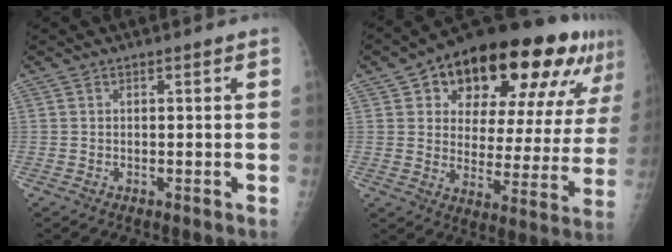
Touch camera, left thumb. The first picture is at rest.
{"total": 27.6, "force": [14.5, 12.3, 19.9], "torque": [-0.254, -0.004, 0.211]}